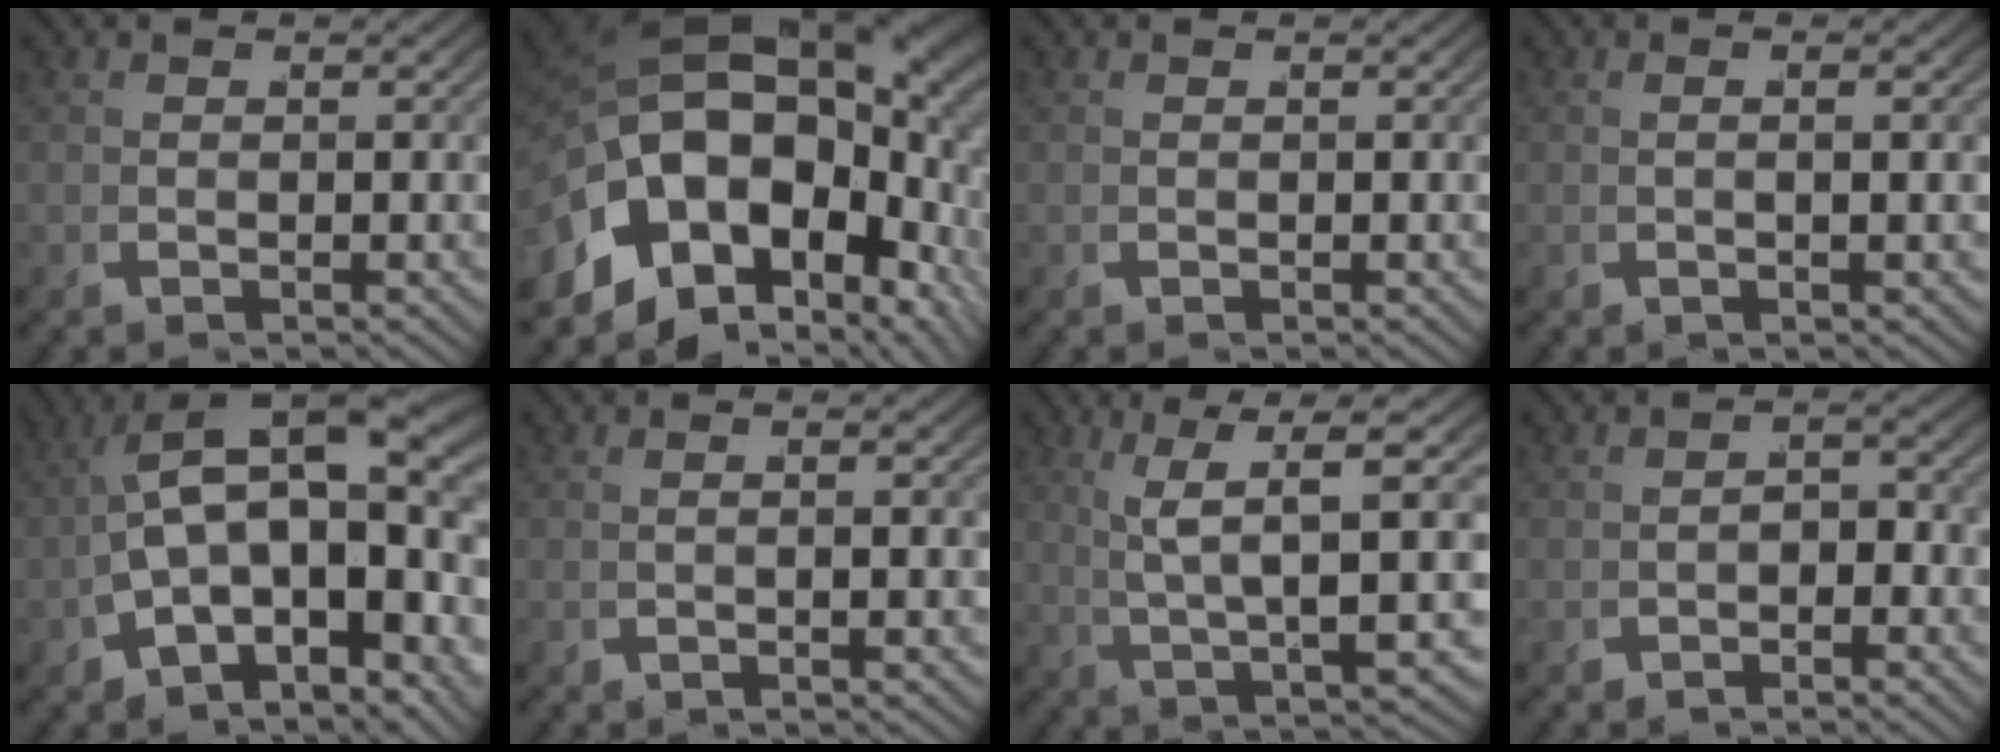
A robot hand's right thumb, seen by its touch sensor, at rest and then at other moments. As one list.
[{"total": 23.7, "force": [2.0, 15.9, 17.4], "torque": [-0.329, -0.015, 0.023]}, {"total": 0.0}, {"total": 1.3, "force": [-0.1, 0.1, 1.3], "torque": [-0.026, 0.010, -0.005]}, {"total": 13.1, "force": [-0.4, 8.3, 10.2], "torque": [-0.193, -0.034, 0.002]}, {"total": 1.1, "force": [-0.4, 0.1, 1.0], "torque": [-0.022, 0.010, -0.009]}, {"total": 9.9, "force": [2.7, 3.2, 9.0], "torque": [-0.131, 0.011, 0.043]}, {"total": 1.5, "force": [-1.0, 0.7, 0.8], "torque": [-0.005, -0.004, -0.019]}]